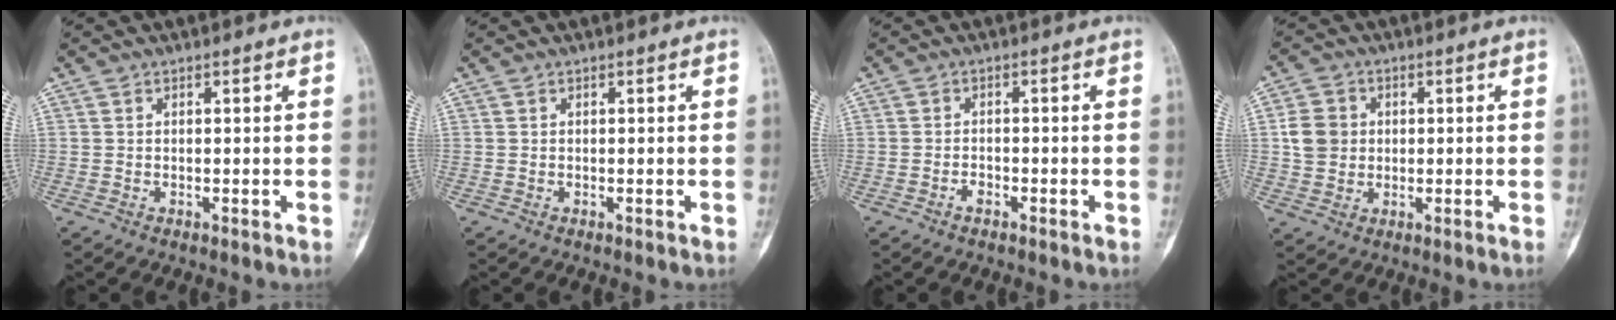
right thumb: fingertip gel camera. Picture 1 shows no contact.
{"total": 0.0}
{"total": 1.4, "force": [-1.0, 0.7, 0.7], "torque": [-0.018, 0.006, -0.017]}
{"total": 6.0, "force": [0.5, 5.3, 2.7], "torque": [-0.037, 0.005, 0.004]}